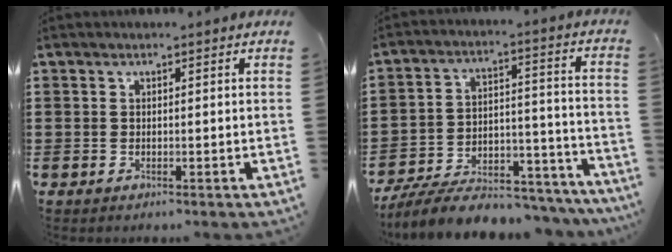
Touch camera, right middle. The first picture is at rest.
{"total": 8.5, "force": [-7.7, 1.9, 2.9], "torque": [-0.044, 0.022, -0.147]}